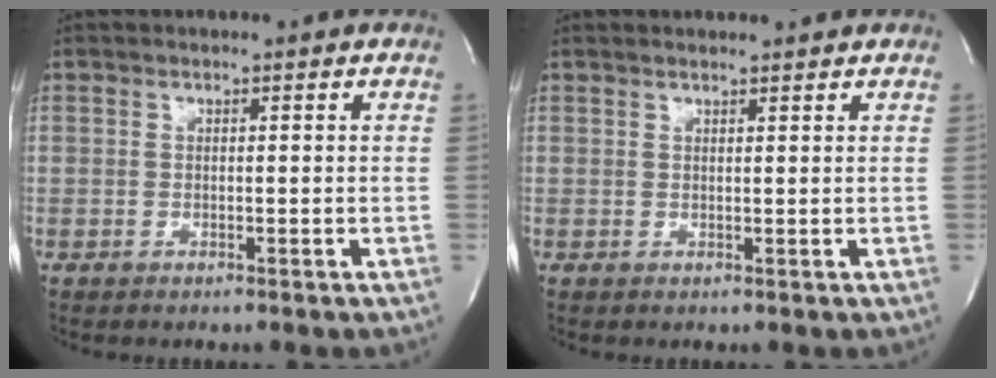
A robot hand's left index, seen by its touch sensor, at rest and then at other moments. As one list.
[{"total": 2.8, "force": [2.7, 0.2, 0.6], "torque": [-0.013, 0.014, 0.036]}]